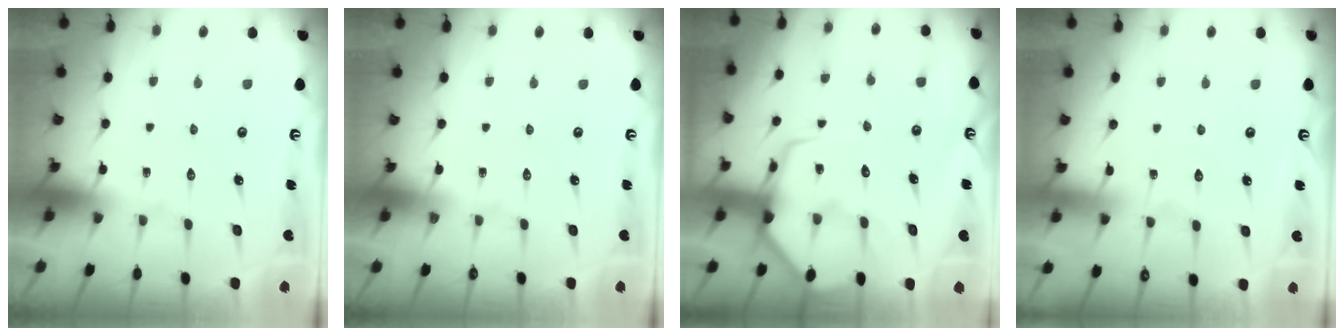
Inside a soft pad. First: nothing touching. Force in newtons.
{"total": 0.0}
{"total": 8.7, "press": 8.6, "slide": 1.0}
{"total": 4.3, "press": 4.3, "slide": 0.5}